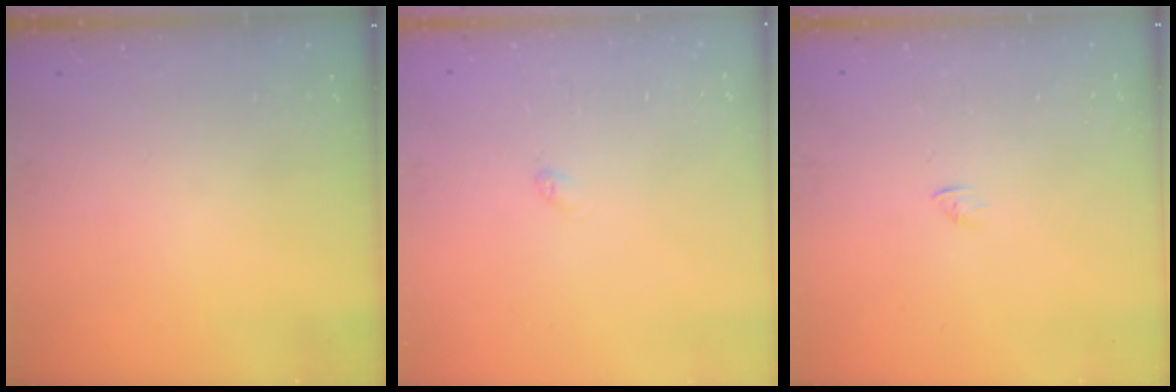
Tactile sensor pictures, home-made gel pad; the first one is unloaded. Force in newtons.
{"total": 2.5, "press": 2.5, "slide": 0.5}
{"total": 1.4, "press": 1.3, "slide": 0.4}